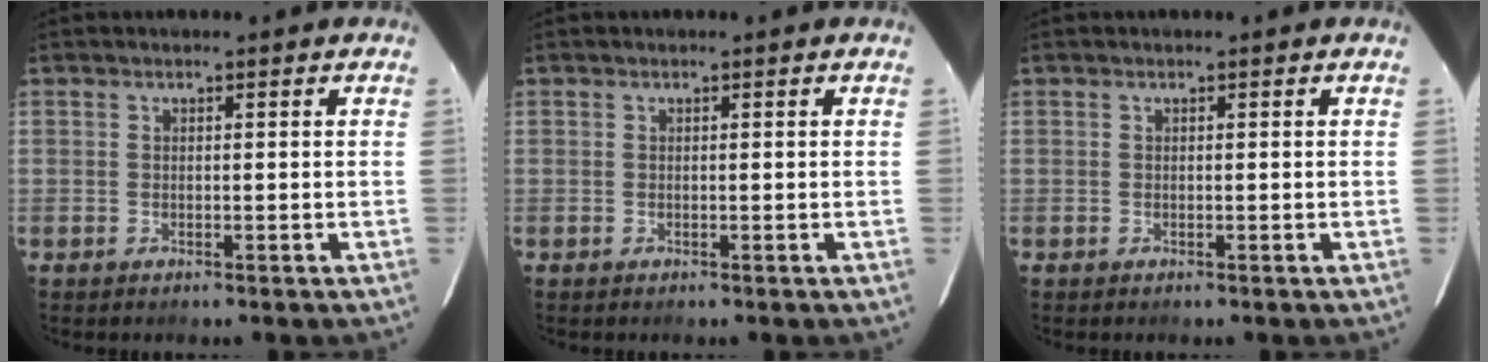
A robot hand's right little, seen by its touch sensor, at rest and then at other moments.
{"total": 0.0}
{"total": 0.0}